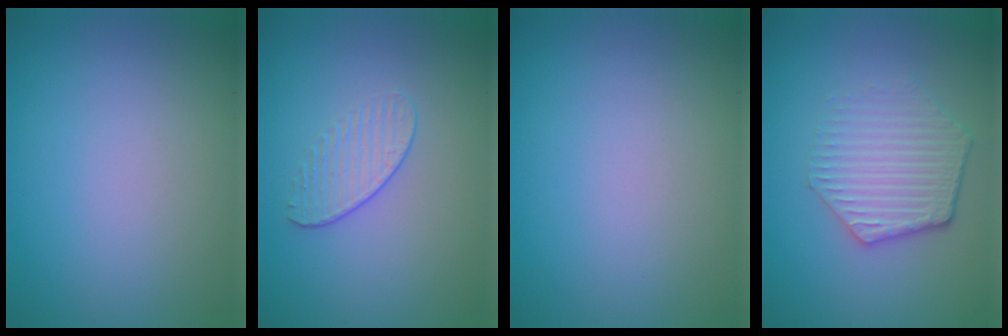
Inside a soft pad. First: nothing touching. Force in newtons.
{"total": 1.6, "press": 1.1, "slide": 1.2}
{"total": 0.0}
{"total": 4.1, "press": 3.3, "slide": 2.5}